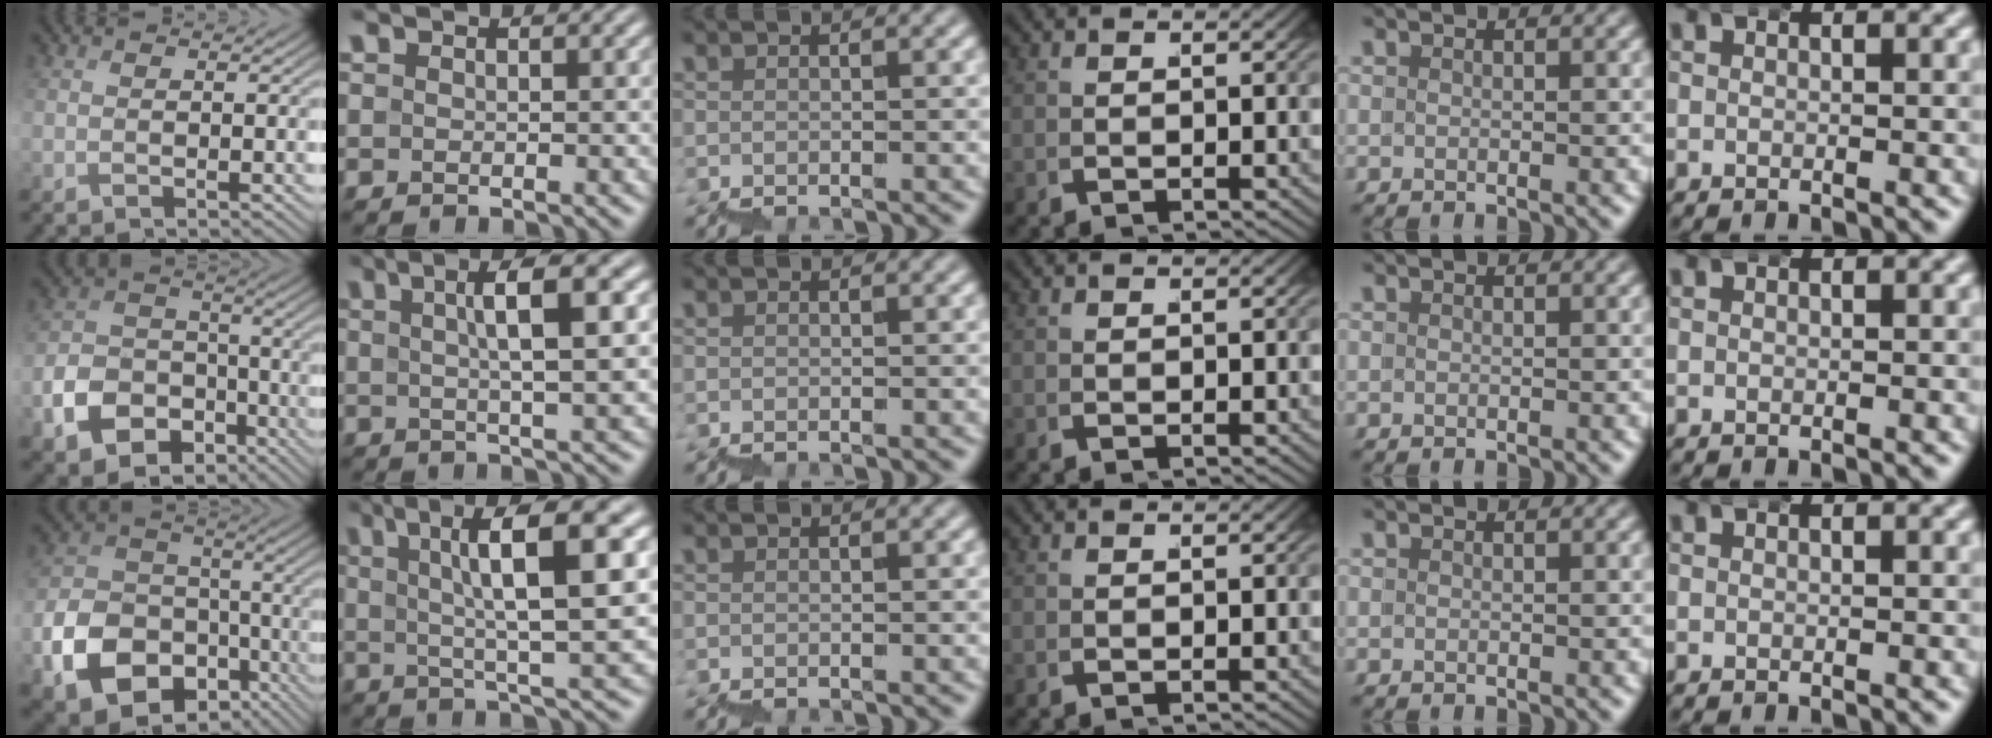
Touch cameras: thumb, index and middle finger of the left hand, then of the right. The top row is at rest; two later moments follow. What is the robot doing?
{"motion": "wrap", "object": "bubble wrap"}